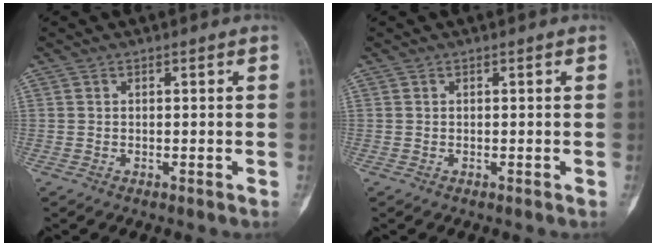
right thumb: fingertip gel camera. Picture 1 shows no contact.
{"total": 0.0}